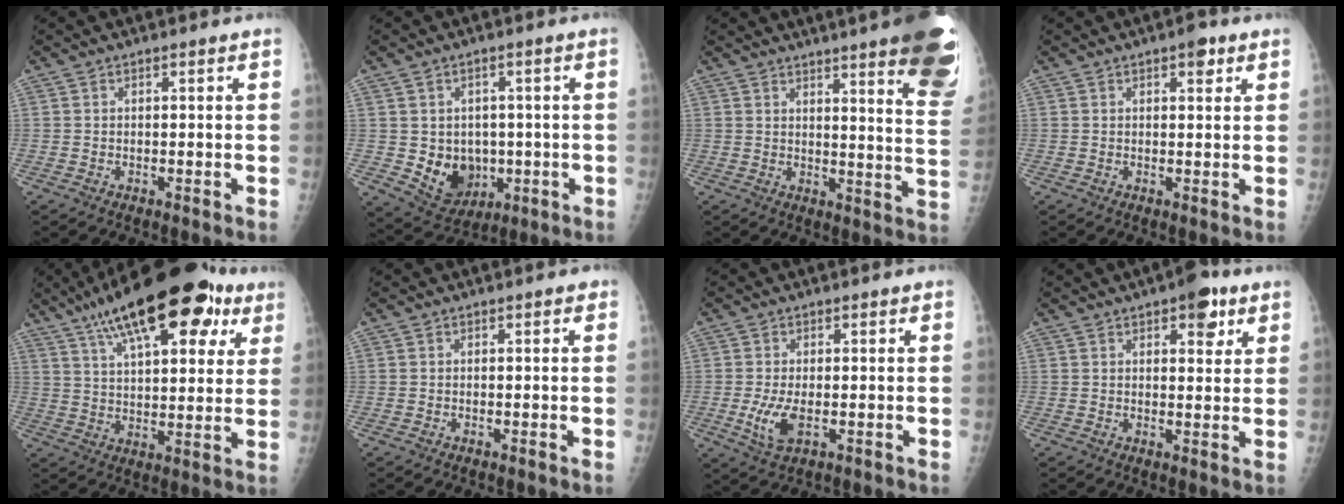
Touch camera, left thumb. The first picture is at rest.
{"total": 9.1, "force": [-1.0, 7.6, 5.0], "torque": [-0.042, -0.004, 0.008]}
{"total": 21.9, "force": [15.0, 2.8, 15.7], "torque": [-0.164, -0.079, 0.173]}
{"total": 3.0, "force": [1.8, 1.2, 2.1], "torque": [-0.018, -0.005, 0.021]}
{"total": 24.5, "force": [13.8, 9.7, 17.8], "torque": [-0.249, -0.004, 0.209]}
{"total": 0.0}
{"total": 5.1, "force": [-0.8, 2.4, 4.5], "torque": [-0.099, -0.012, -0.010]}
{"total": 6.5, "force": [3.6, 2.9, 4.6], "torque": [-0.036, -0.012, 0.041]}